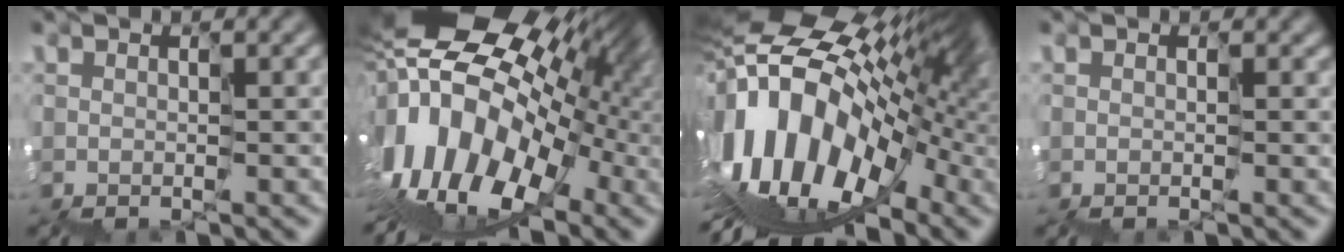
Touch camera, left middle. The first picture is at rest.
{"total": 15.4, "force": [-1.5, 10.7, 11.0], "torque": [-0.160, 0.007, -0.018]}
{"total": 15.3, "force": [-2.0, 9.0, 12.3], "torque": [-0.200, 0.002, -0.028]}
{"total": 1.1, "force": [0.2, 0.9, 0.6], "torque": [-0.001, 0.005, 0.000]}